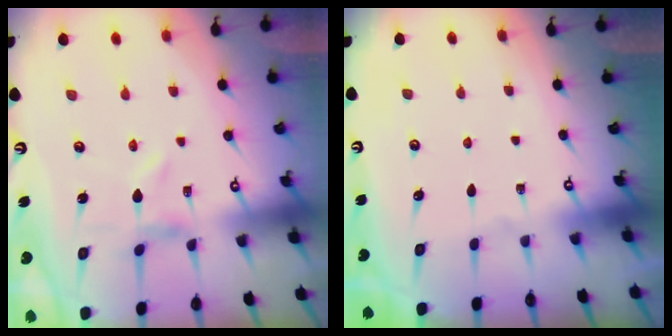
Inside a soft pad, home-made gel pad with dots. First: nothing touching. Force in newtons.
{"total": 0.0}